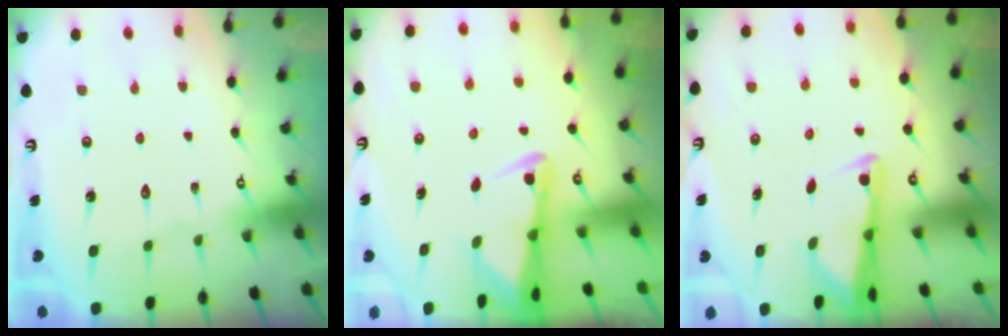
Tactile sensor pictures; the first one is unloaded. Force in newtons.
{"total": 2.5, "press": 2.4, "slide": 0.6}
{"total": 2.7, "press": 2.7, "slide": 0.5}